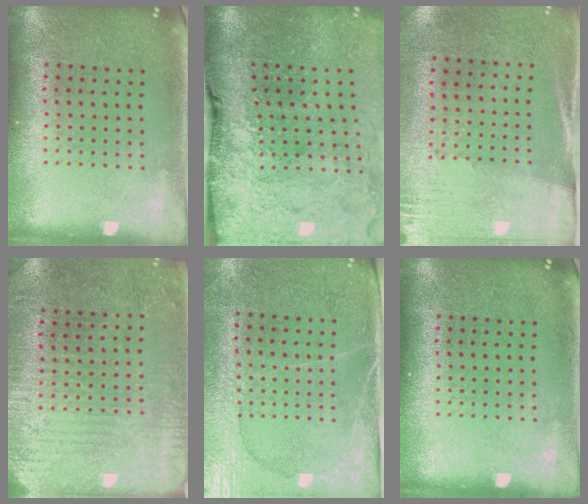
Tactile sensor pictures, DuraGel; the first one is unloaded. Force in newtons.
{"total": 4.7, "press": 3.6, "slide": 2.9}
{"total": 2.7, "press": 2.4, "slide": 1.3}
{"total": 3.0, "press": 2.8, "slide": 1.1}
{"total": 2.9, "press": 2.7, "slide": 1.2}
{"total": 0.0}